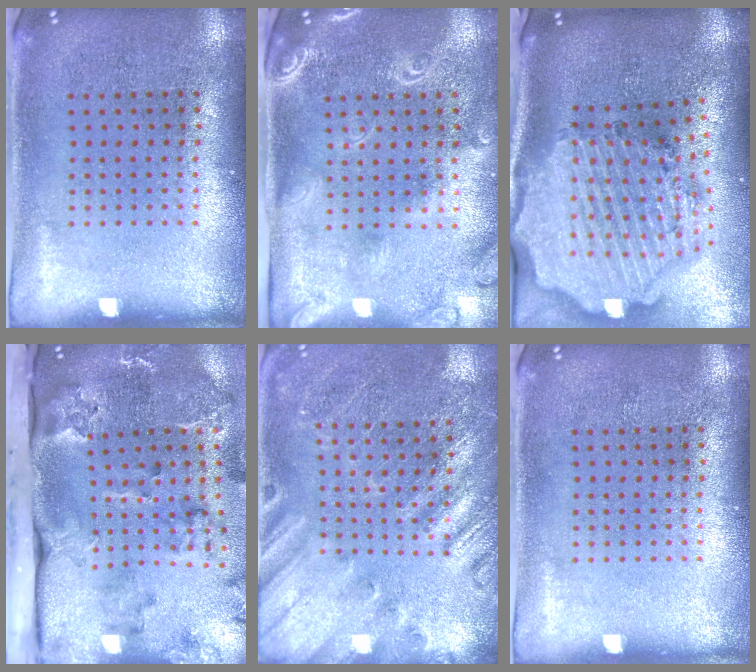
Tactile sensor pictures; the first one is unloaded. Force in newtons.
{"total": 2.4, "press": 1.9, "slide": 1.4}
{"total": 3.9, "press": 3.3, "slide": 2.2}
{"total": 3.8, "press": 2.7, "slide": 2.7}
{"total": 2.3, "press": 2.2, "slide": 0.6}
{"total": 0.0}